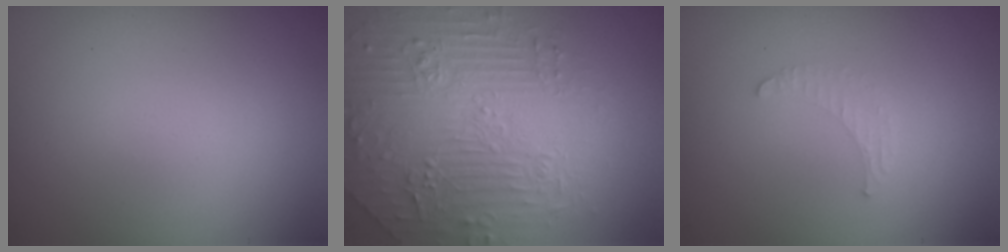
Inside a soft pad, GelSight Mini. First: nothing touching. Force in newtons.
{"total": 5.3, "press": 5.0, "slide": 1.6}
{"total": 1.1, "press": 1.1, "slide": 0.3}